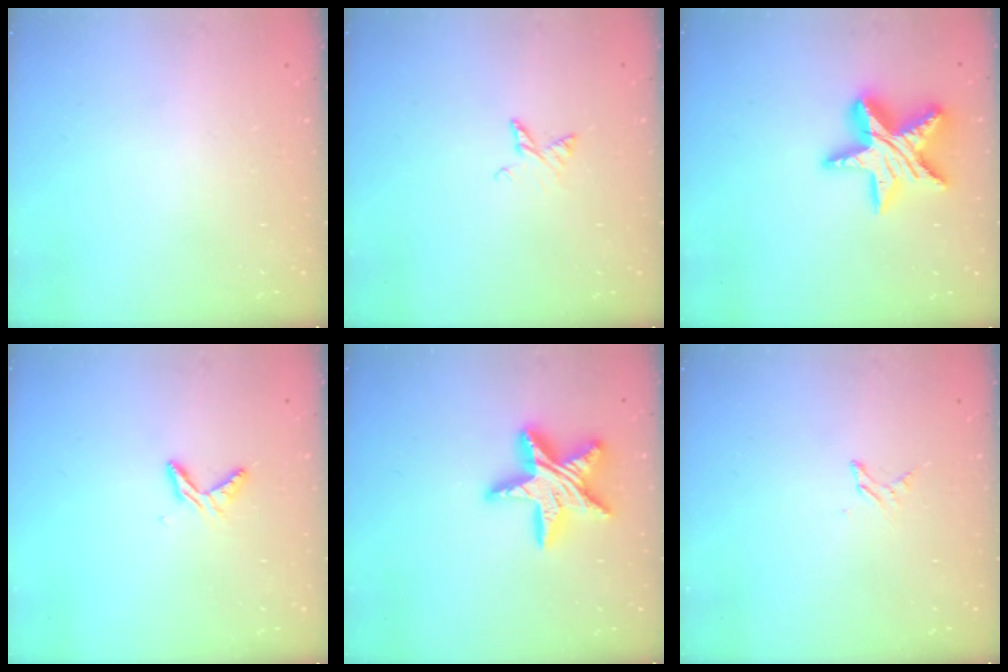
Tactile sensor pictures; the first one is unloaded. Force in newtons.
{"total": 4.7, "press": 4.7, "slide": 0.5}
{"total": 17.3, "press": 17.2, "slide": 1.5}
{"total": 6.6, "press": 6.6, "slide": 0.5}
{"total": 18.2, "press": 18.1, "slide": 1.9}
{"total": 2.9, "press": 2.9, "slide": 0.3}